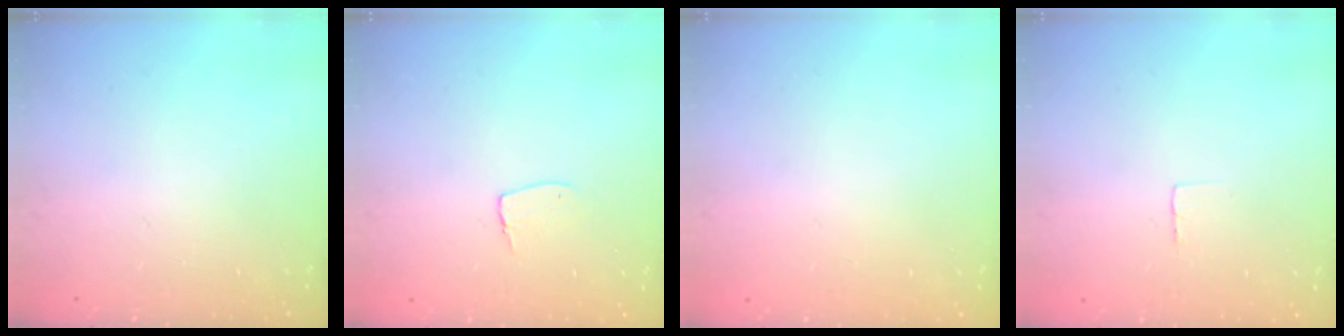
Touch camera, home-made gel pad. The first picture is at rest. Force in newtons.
{"total": 5.6, "press": 5.5, "slide": 0.4}
{"total": 0.6, "press": 0.6, "slide": 0.1}
{"total": 2.3, "press": 2.3, "slide": 0.1}